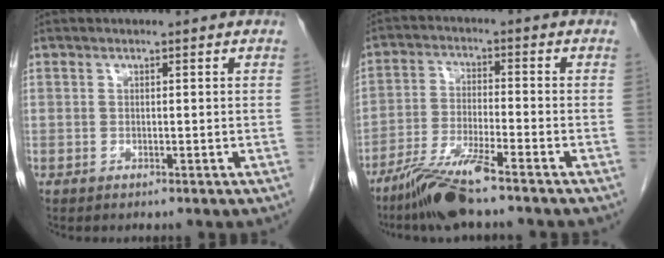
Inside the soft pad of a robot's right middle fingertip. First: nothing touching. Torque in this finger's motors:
{"motor_torque": [1.17, -0.97, 0.38, 0.12]}